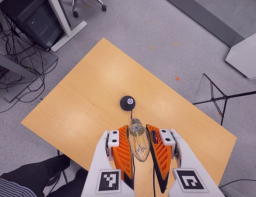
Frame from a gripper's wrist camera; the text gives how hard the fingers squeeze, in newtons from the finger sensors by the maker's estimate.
{"total": 23.0, "left": 24.9, "right": 21.1}